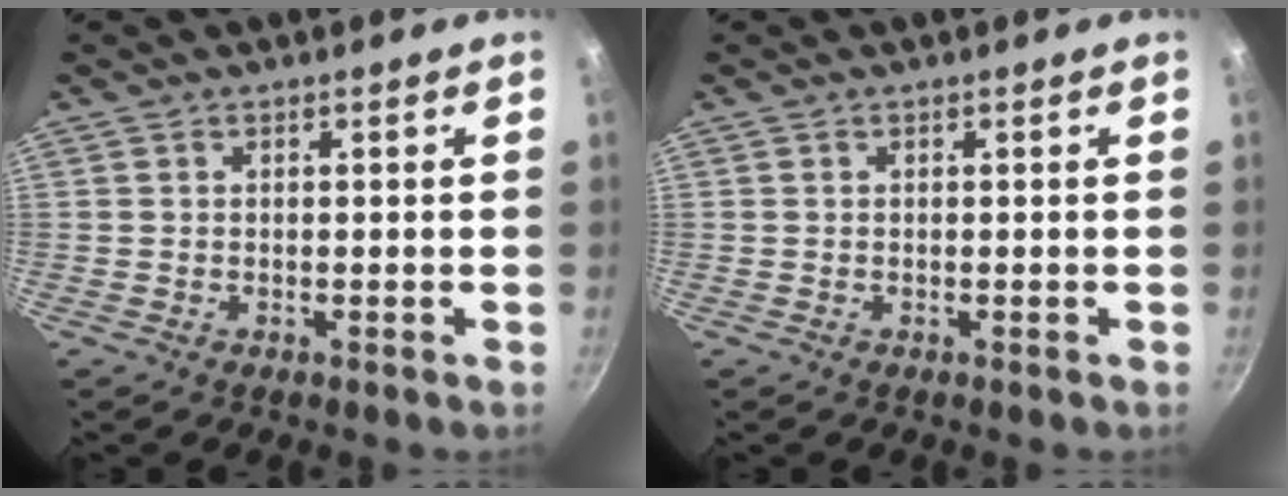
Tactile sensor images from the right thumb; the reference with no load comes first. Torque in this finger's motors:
{"motor_torque": [-0.05, 0.05, 0.00, 0.00, 0.06]}